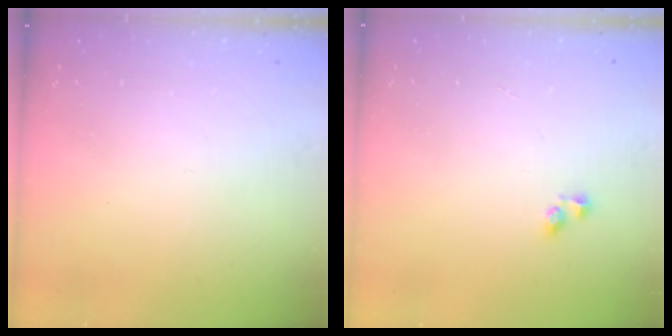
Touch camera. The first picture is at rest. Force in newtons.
{"total": 2.2, "press": 1.9, "slide": 1.1}